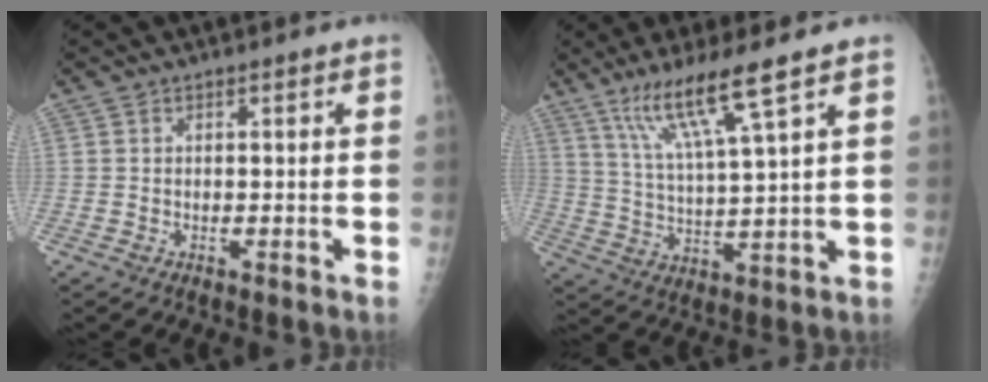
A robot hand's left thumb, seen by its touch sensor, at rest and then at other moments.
{"total": 10.7, "force": [6.8, -0.1, 8.2], "torque": [-0.161, -0.032, 0.137]}